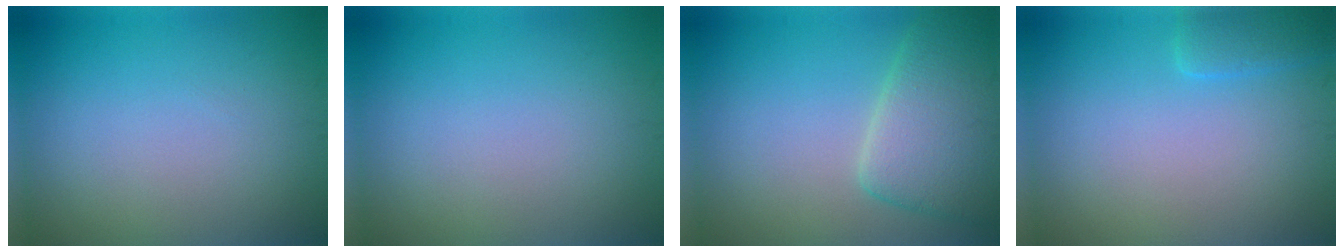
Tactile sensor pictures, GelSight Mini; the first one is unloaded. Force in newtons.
{"total": 0.0}
{"total": 5.9, "press": 5.9, "slide": 0.2}
{"total": 1.9, "press": 1.9, "slide": 0.1}